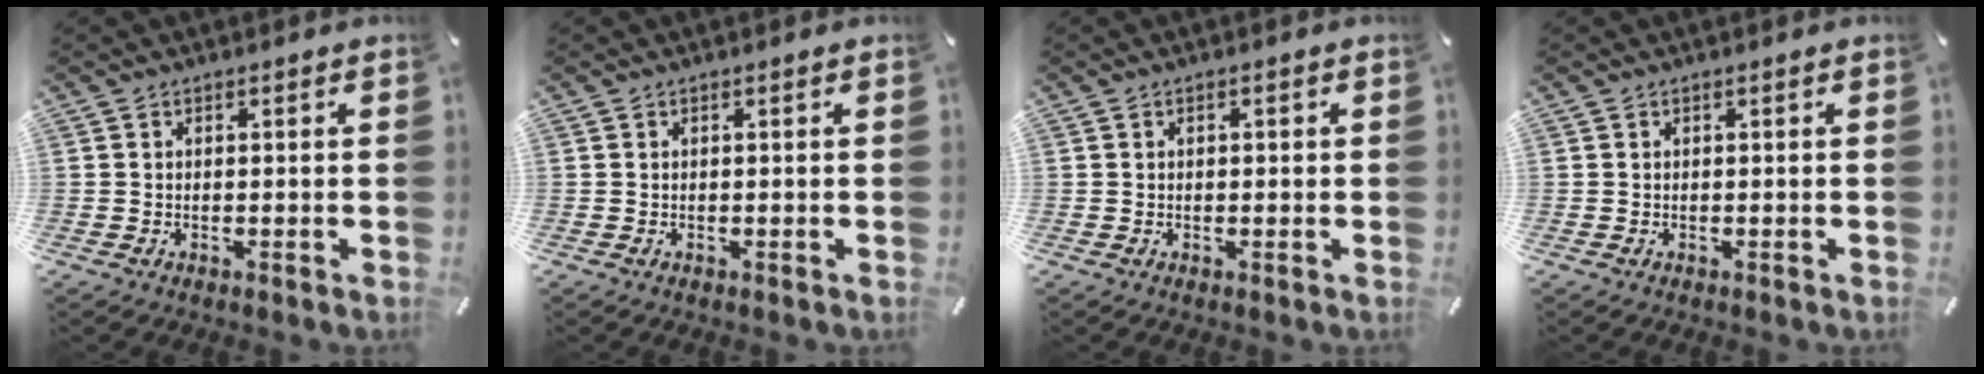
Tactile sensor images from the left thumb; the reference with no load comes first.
{"total": 0.0}
{"total": 0.7, "force": [0.0, 0.5, 0.6], "torque": [-0.010, 0.004, -0.001]}
{"total": 0.0}